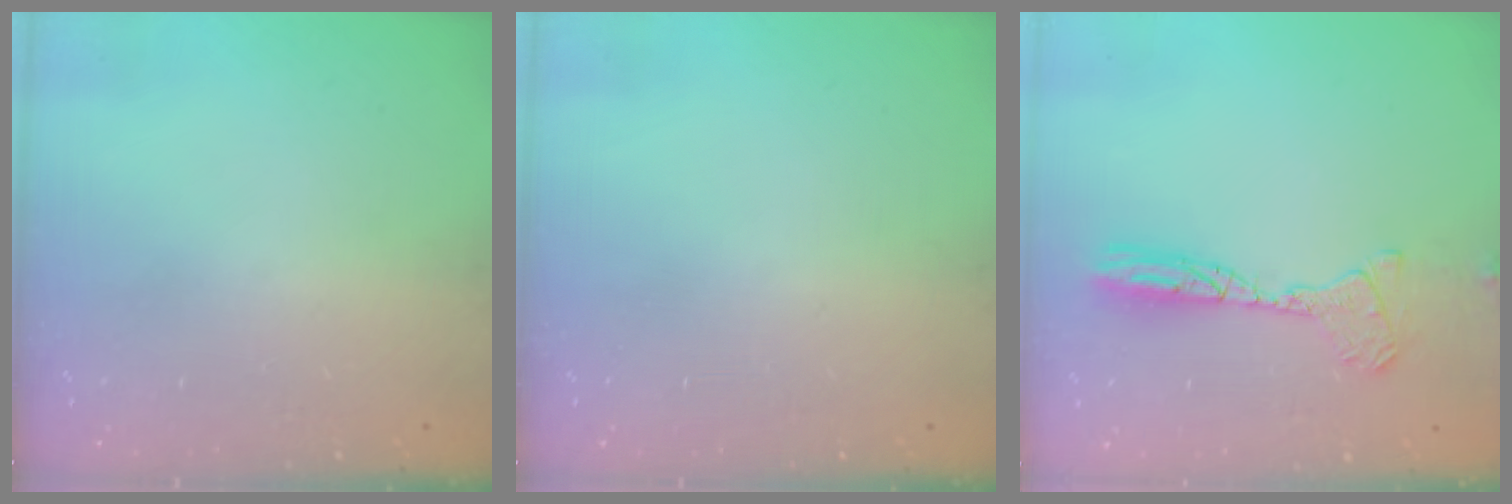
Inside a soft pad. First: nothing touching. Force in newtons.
{"total": 0.0}
{"total": 13.0, "press": 12.6, "slide": 3.3}